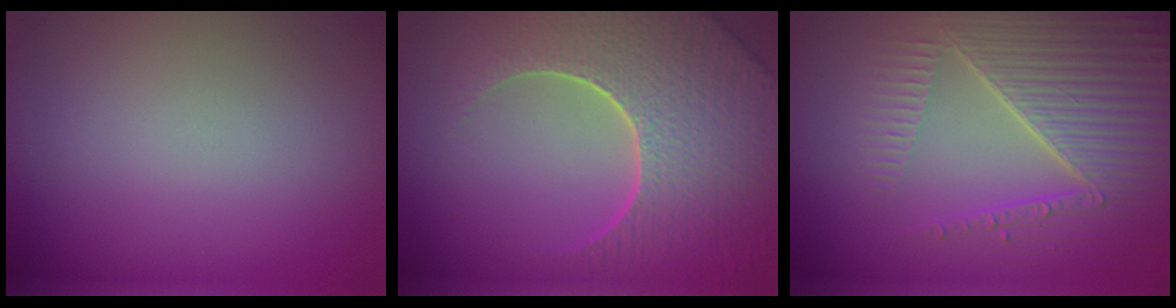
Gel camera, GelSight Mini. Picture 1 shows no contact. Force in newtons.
{"total": 8.9, "press": 6.1, "slide": 6.5}
{"total": 6.6, "press": 5.2, "slide": 4.1}